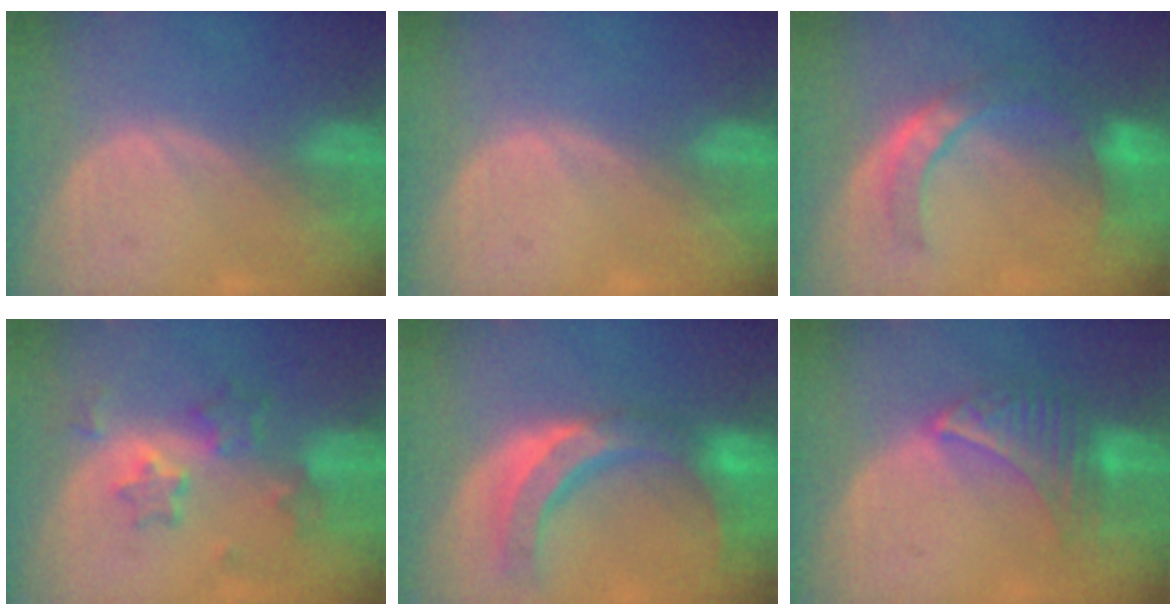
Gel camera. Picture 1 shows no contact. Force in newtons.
{"total": 0.0}
{"total": 7.4, "press": 7.2, "slide": 1.8}
{"total": 7.0, "press": 6.3, "slide": 3.1}
{"total": 10.1, "press": 9.4, "slide": 3.9}
{"total": 6.5, "press": 6.5, "slide": 1.0}